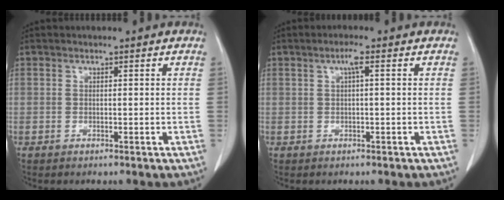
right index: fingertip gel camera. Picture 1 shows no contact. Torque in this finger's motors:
{"motor_torque": [0.21, 0.01, 0.07, 0.01]}